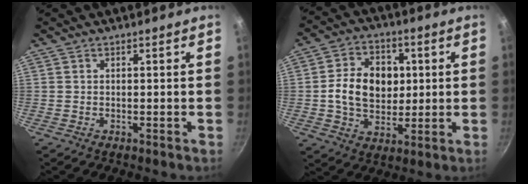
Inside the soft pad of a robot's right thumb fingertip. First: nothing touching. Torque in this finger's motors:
{"motor_torque": [0.89, 2.09, 0.82, 0.03, 0.08]}